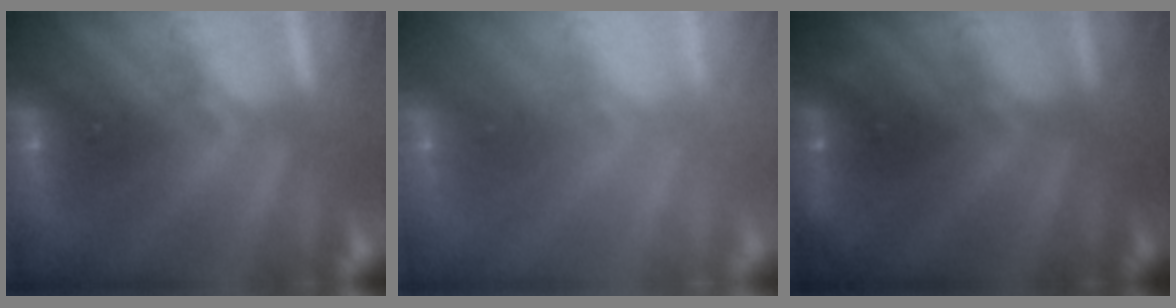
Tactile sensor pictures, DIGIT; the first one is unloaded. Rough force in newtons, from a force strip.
{"total": 8.7}
{"total": 2.4}